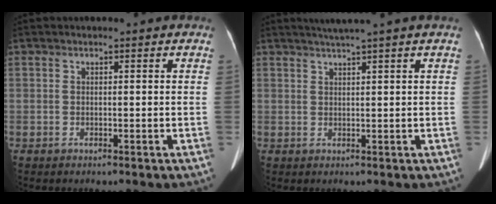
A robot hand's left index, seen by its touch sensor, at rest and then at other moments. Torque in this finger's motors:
{"motor_torque": [0.35, -0.62, 0.00, 0.03]}